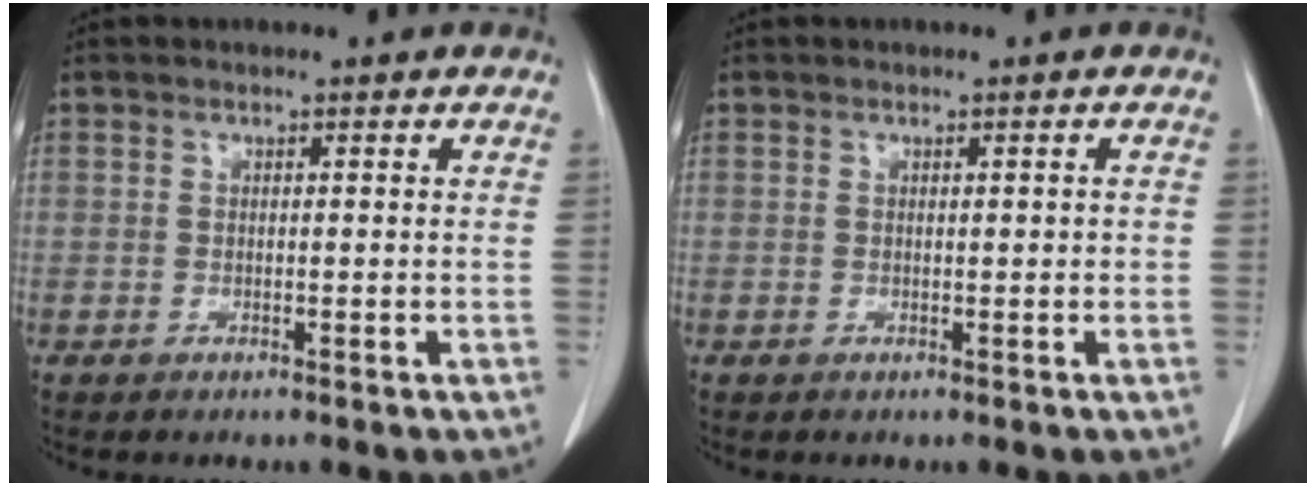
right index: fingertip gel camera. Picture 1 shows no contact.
{"total": 0.7, "force": [0.0, 0.2, 0.7], "torque": [-0.008, 0.001, 0.001]}